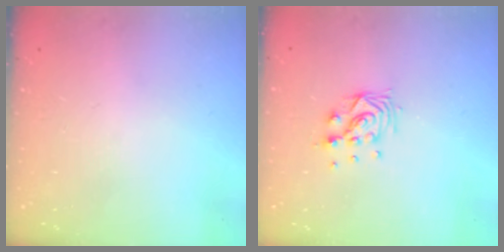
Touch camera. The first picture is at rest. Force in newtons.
{"total": 9.3, "press": 9.3, "slide": 0.9}